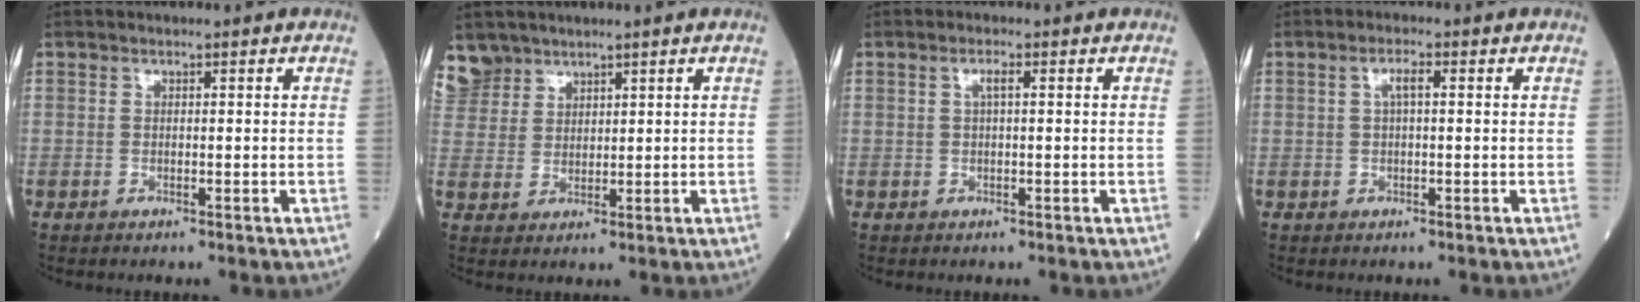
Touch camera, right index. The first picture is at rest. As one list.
[{"total": 5.3, "force": [4.3, 3.1, -0.2], "torque": [0.011, 0.008, 0.091]}, {"total": 1.5, "force": [0.4, 0.2, 1.4], "torque": [-0.027, 0.003, 0.006]}, {"total": 2.2, "force": [0.5, 0.5, 2.0], "torque": [-0.042, 0.007, 0.009]}]